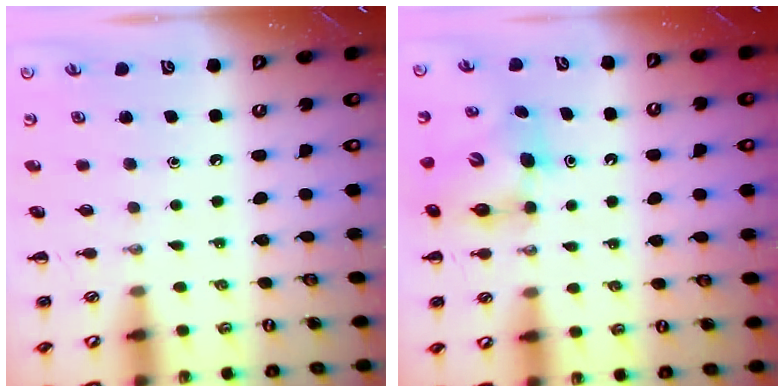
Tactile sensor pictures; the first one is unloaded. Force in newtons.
{"total": 7.1, "press": 6.9, "slide": 1.7}